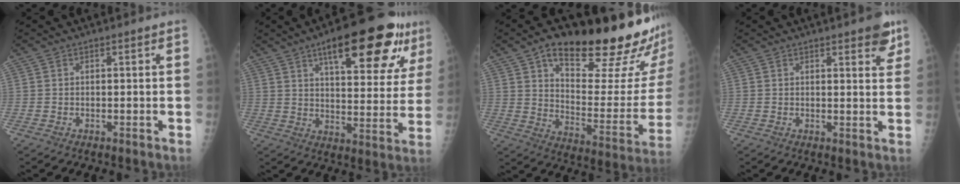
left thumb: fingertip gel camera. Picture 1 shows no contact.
{"total": 23.0, "force": [12.4, 7.9, 17.8], "torque": [-0.216, -0.023, 0.177]}
{"total": 29.4, "force": [18.5, 9.3, 20.9], "torque": [-0.262, -0.061, 0.270]}
{"total": 4.9, "force": [3.0, 1.6, 3.5], "torque": [-0.028, -0.014, 0.032]}